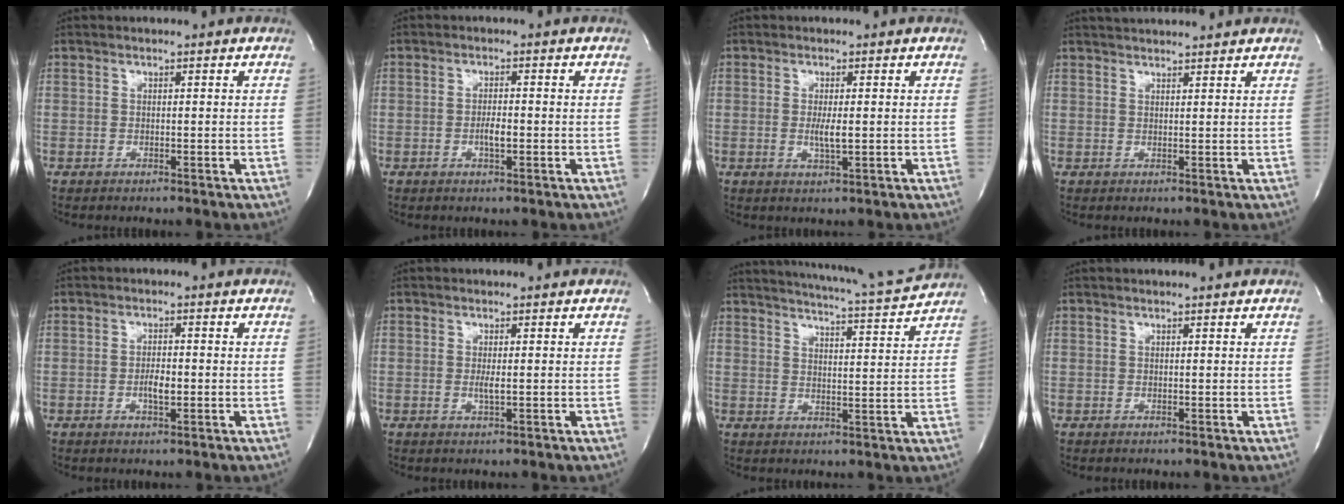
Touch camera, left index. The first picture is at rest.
{"total": 2.2, "force": [-0.6, 0.5, 2.1], "torque": [-0.040, 0.001, -0.010]}
{"total": 2.6, "force": [-0.1, 0.3, 2.6], "torque": [-0.053, -0.005, 0.000]}
{"total": 6.4, "force": [6.2, 0.2, 1.8], "torque": [-0.032, 0.030, 0.083]}
{"total": 2.5, "force": [-0.6, 0.8, 2.3], "torque": [-0.045, 0.002, -0.008]}
{"total": 1.4, "force": [0.1, 0.1, 1.4], "torque": [-0.033, -0.003, 0.002]}
{"total": 12.8, "force": [12.2, -1.0, 3.6], "torque": [-0.066, -0.027, 0.164]}
{"total": 1.5, "force": [1.4, -0.2, 0.4], "torque": [-0.009, 0.004, 0.018]}